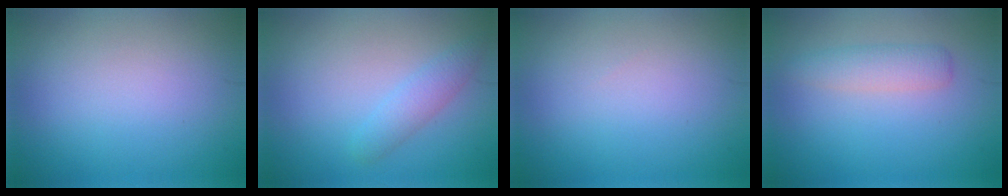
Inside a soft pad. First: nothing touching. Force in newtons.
{"total": 1.9, "press": 1.9, "slide": 0.1}
{"total": 0.0}
{"total": 2.2, "press": 2.2, "slide": 0.0}